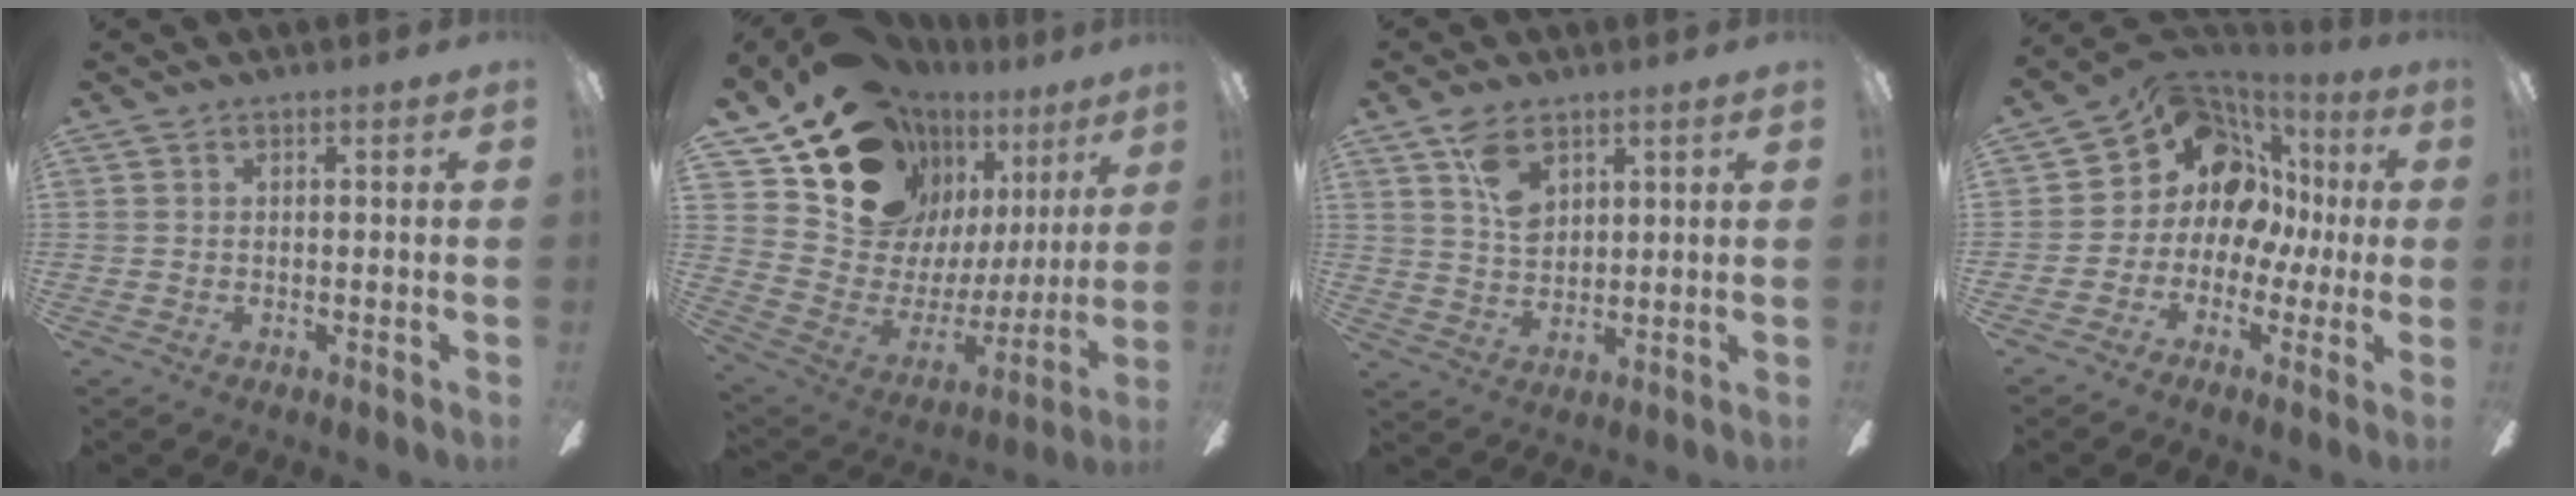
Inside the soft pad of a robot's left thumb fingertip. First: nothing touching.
{"total": 19.4, "force": [15.0, 10.7, 6.1], "torque": [-0.111, -0.110, 0.289]}
{"total": 7.7, "force": [4.3, 4.4, 4.6], "torque": [-0.079, -0.009, 0.077]}
{"total": 13.1, "force": [4.1, 10.0, 7.4], "torque": [-0.149, -0.021, 0.080]}